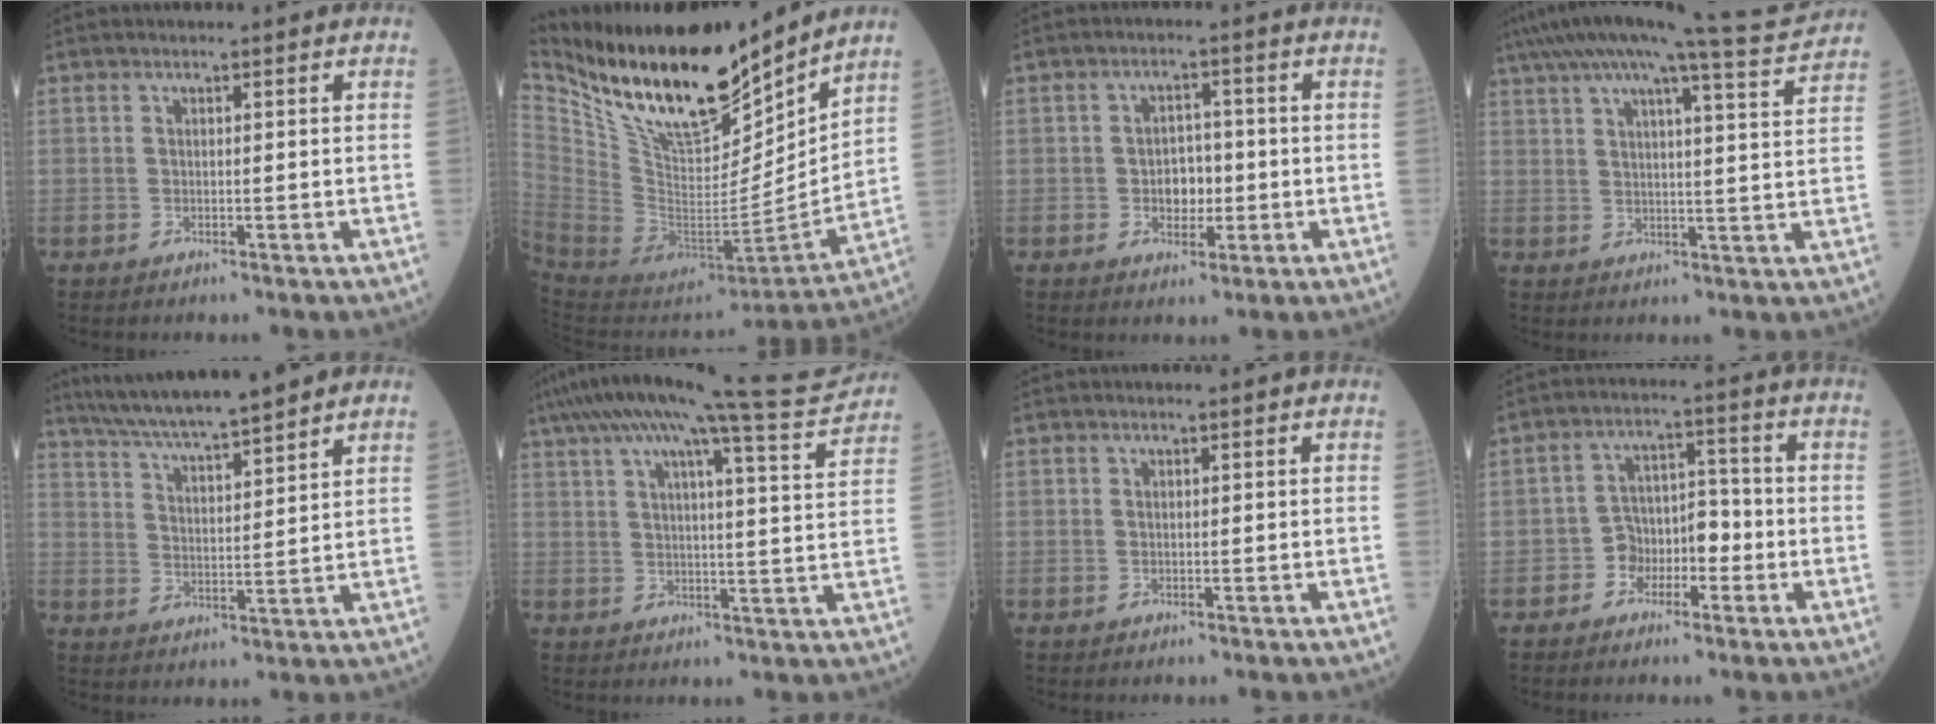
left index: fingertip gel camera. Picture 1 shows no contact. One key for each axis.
{"total": 23.7, "fx": 19.3, "fy": 6.4, "fz": 12.1, "tx": -0.233, "ty": -0.035, "tz": 0.345}
{"total": 4.2, "fx": -0.7, "fy": 2.9, "fz": 3.0, "tx": -0.046, "ty": 0.009, "tz": -0.009}
{"total": 14.6, "fx": 13.0, "fy": -1.3, "fz": 6.7, "tx": -0.114, "ty": -0.012, "tz": 0.173}
{"total": 13.7, "fx": 11.9, "fy": 0.5, "fz": 6.7, "tx": -0.118, "ty": 0.019, "tz": 0.195}
{"total": 17.5, "fx": 15.3, "fy": -0.9, "fz": 8.5, "tx": -0.145, "ty": -0.010, "tz": 0.206}
{"total": 0.0}
{"total": 5.3, "fx": -2.4, "fy": 3.7, "fz": 3.0, "tx": -0.045, "ty": 0.023, "tz": -0.046}